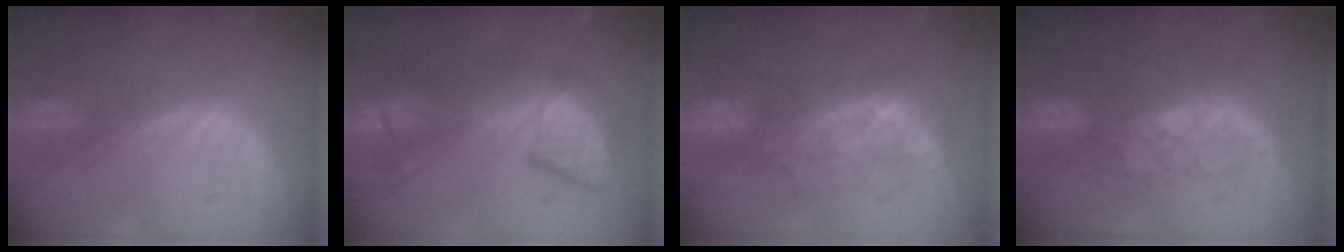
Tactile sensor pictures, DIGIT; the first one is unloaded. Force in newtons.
{"total": 9.5, "press": 9.2, "slide": 2.1}
{"total": 8.1, "press": 7.5, "slide": 3.2}
{"total": 8.2, "press": 7.0, "slide": 4.1}